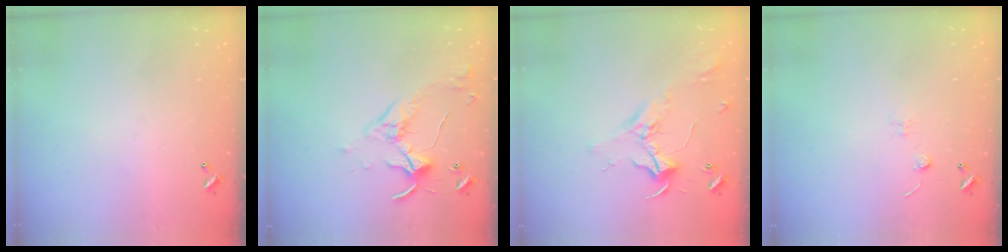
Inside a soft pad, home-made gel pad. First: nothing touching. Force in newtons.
{"total": 3.9, "press": 3.9, "slide": 0.3}
{"total": 2.4, "press": 2.3, "slide": 0.7}
{"total": 0.0}